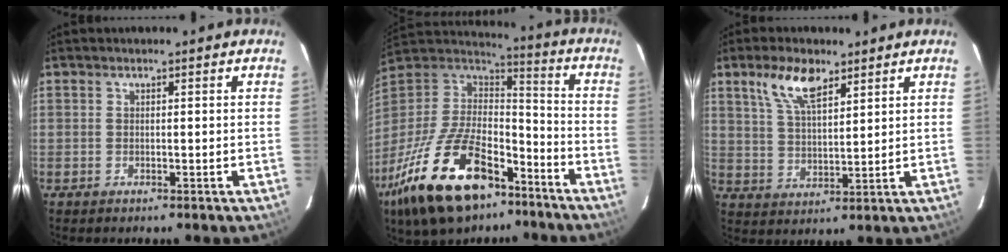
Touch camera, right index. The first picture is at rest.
{"total": 28.6, "force": [-17.1, 13.7, 18.4], "torque": [-0.376, -0.021, -0.279]}
{"total": 8.3, "force": [5.2, 3.3, 5.6], "torque": [-0.107, 0.011, 0.104]}